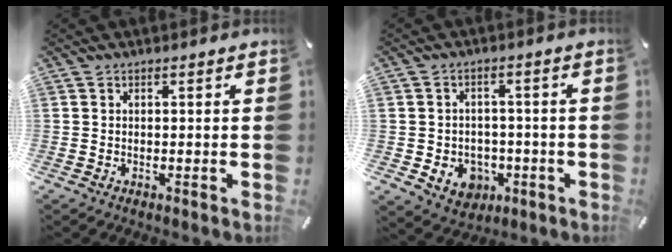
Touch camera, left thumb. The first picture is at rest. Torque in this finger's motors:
{"motor_torque": [-0.02, 0.14, 0.32, 0.38, 0.02]}